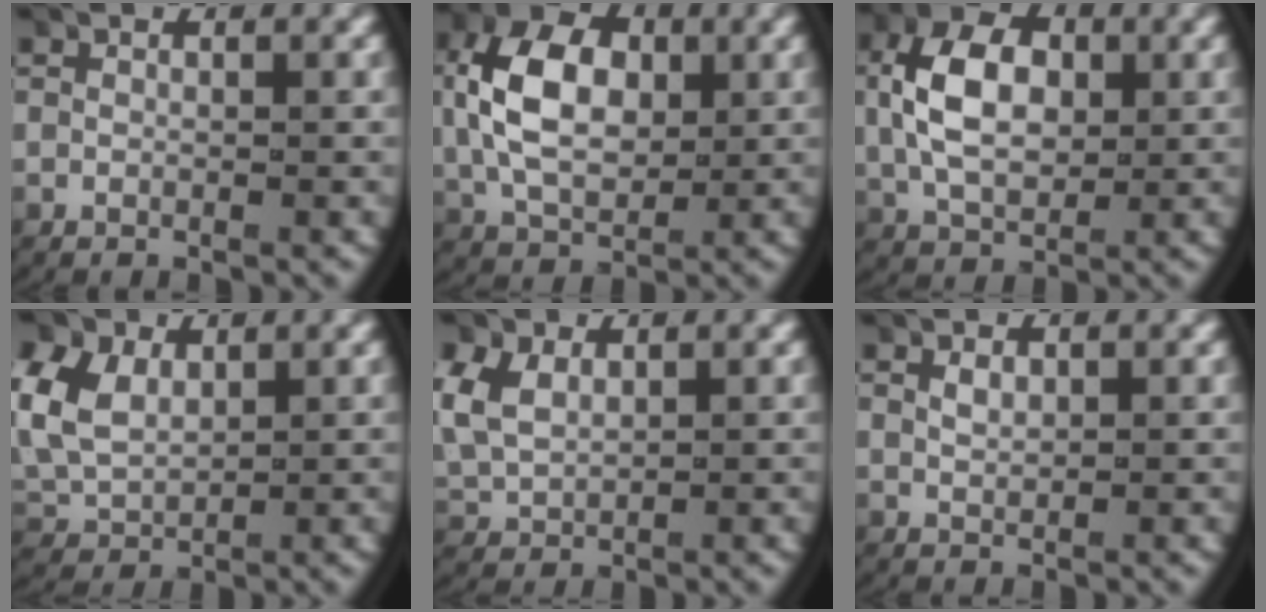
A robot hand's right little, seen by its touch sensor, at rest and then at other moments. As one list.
[{"total": 7.1, "force": [1.0, 4.7, 5.2], "torque": [-0.107, 0.002, 0.017]}, {"total": 6.2, "force": [0.7, 4.0, 4.7], "torque": [-0.093, 0.001, 0.016]}, {"total": 6.2, "force": [1.1, 5.1, 3.3], "torque": [-0.100, -0.010, 0.027]}, {"total": 4.4, "force": [0.9, 3.7, 2.2], "torque": [-0.076, -0.009, 0.028]}, {"total": 0.8, "force": [0.4, 0.3, 0.6], "torque": [-0.016, -0.003, 0.012]}]